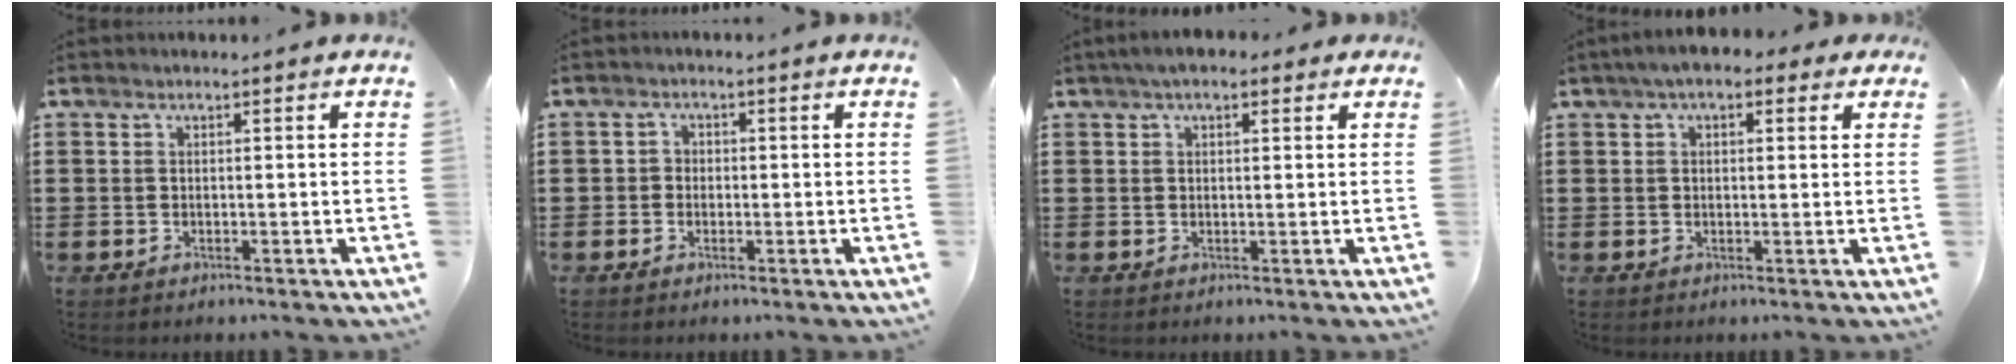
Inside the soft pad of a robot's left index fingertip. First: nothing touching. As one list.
[{"total": 1.4, "force": [-0.5, 1.3, 0.2], "torque": [-0.009, 0.005, -0.013]}, {"total": 3.0, "force": [1.9, 1.5, 1.8], "torque": [-0.042, 0.010, 0.035]}, {"total": 3.7, "force": [2.3, 1.7, 2.3], "torque": [-0.054, 0.008, 0.040]}]